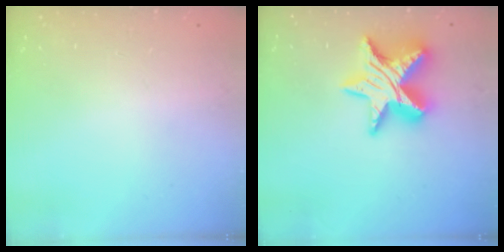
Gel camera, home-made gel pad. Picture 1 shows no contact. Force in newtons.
{"total": 14.5, "press": 14.4, "slide": 1.0}